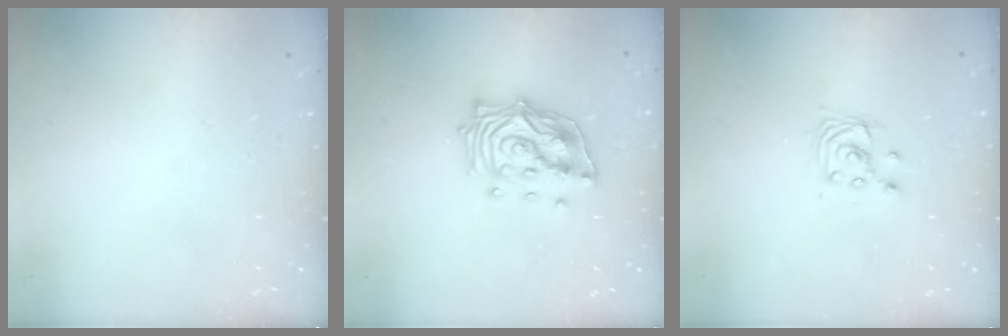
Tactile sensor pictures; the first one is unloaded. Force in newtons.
{"total": 15.1, "press": 15.0, "slide": 2.0}
{"total": 2.8, "press": 2.8, "slide": 0.2}